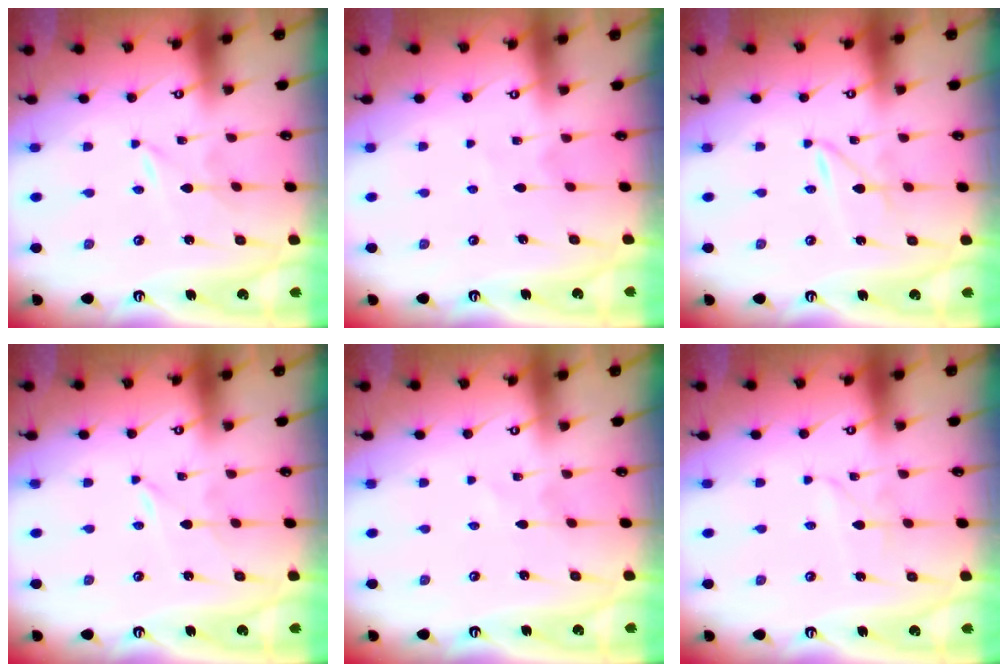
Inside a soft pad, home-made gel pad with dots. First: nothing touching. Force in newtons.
{"total": 2.8, "press": 2.7, "slide": 0.3}
{"total": 2.3, "press": 2.3, "slide": 0.2}
{"total": 0.0}
{"total": 0.6, "press": 0.6, "slide": 0.1}
{"total": 1.7, "press": 1.7, "slide": 0.2}